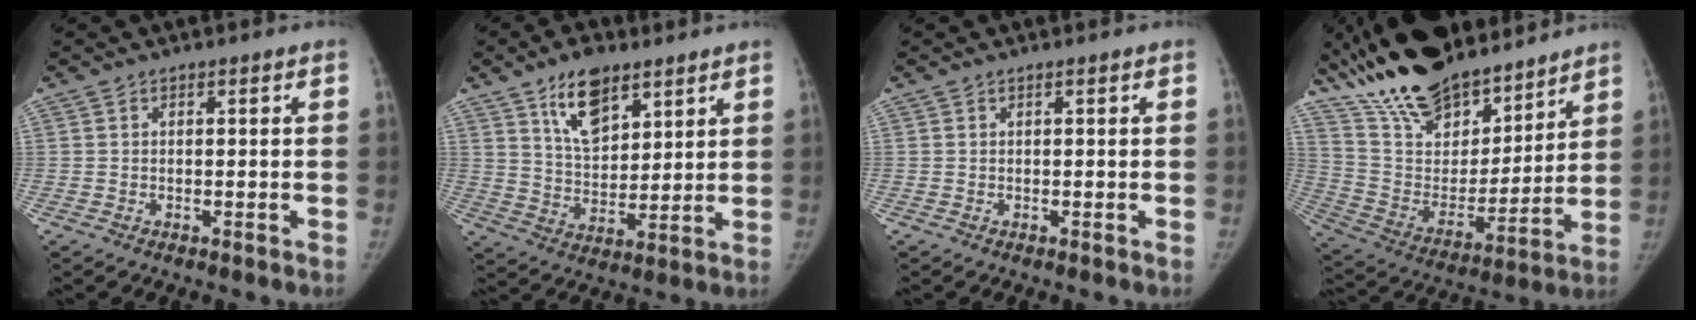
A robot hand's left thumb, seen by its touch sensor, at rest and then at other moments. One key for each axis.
{"total": 11.1, "fx": 6.8, "fy": 5.6, "fz": 6.8, "tx": -0.094, "ty": -0.041, "tz": 0.125}
{"total": 0.0}
{"total": 26.1, "fx": 21.3, "fy": 10.2, "fz": 11.1, "tx": -0.182, "ty": -0.081, "tz": 0.375}